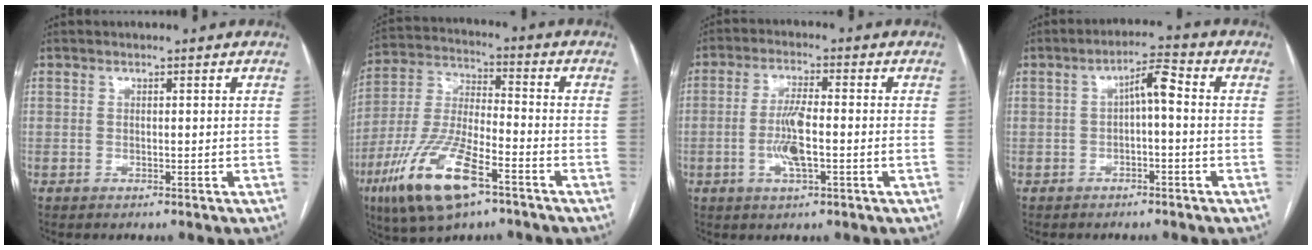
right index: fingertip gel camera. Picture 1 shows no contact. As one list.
[{"total": 16.1, "force": [-8.7, 4.3, 12.9], "torque": [-0.274, -0.018, -0.155]}, {"total": 5.7, "force": [-0.7, 2.0, 5.3], "torque": [-0.106, 0.000, -0.010]}, {"total": 4.5, "force": [0.0, 1.0, 4.4], "torque": [-0.073, 0.022, -0.001]}]